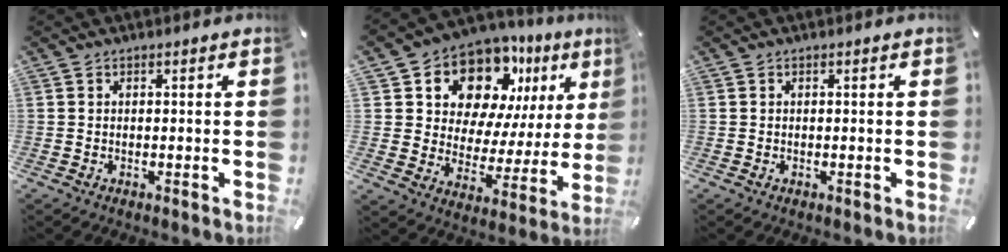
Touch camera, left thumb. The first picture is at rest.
{"total": 14.2, "force": [9.8, 8.9, 5.1], "torque": [-0.086, -0.084, 0.176]}
{"total": 0.0}